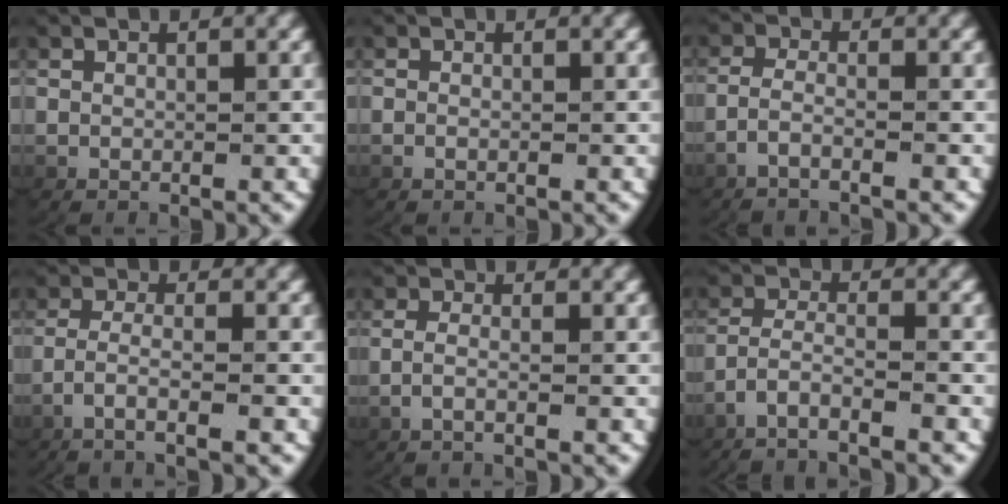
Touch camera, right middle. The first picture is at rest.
{"total": 0.7, "force": [-0.4, 0.4, 0.4], "torque": [-0.018, -0.001, -0.006]}
{"total": 2.4, "force": [-1.7, 0.4, 1.7], "torque": [-0.051, -0.011, -0.026]}
{"total": 3.4, "force": [-2.3, 0.3, 2.5], "torque": [-0.064, -0.014, -0.033]}
{"total": 1.8, "force": [-0.9, 0.0, 1.5], "torque": [-0.047, -0.009, -0.011]}
{"total": 4.8, "force": [-3.8, 1.6, 2.5], "torque": [-0.075, -0.029, -0.053]}